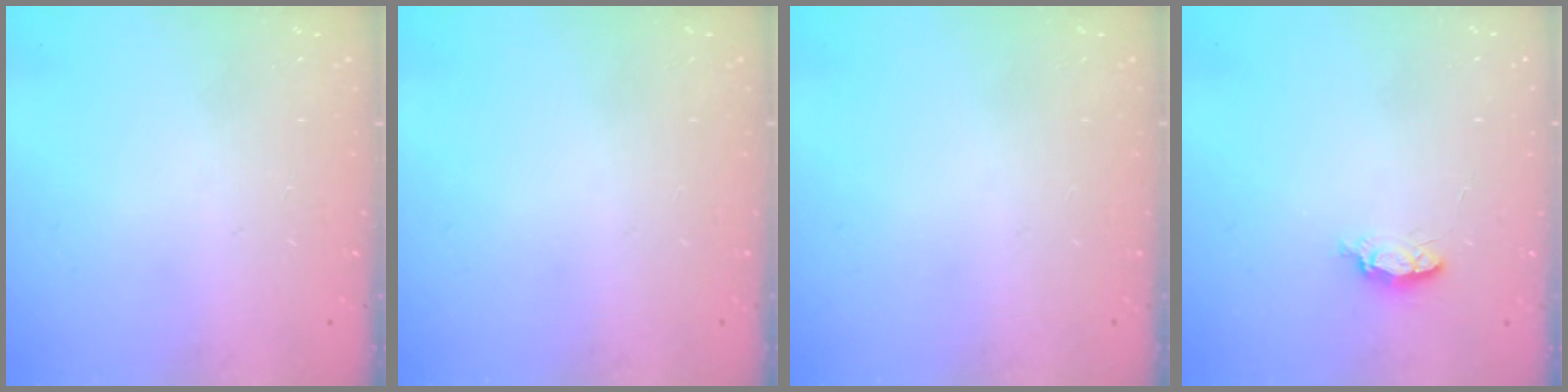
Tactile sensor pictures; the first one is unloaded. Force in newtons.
{"total": 0.0}
{"total": 0.0}
{"total": 4.6, "press": 4.6, "slide": 0.5}